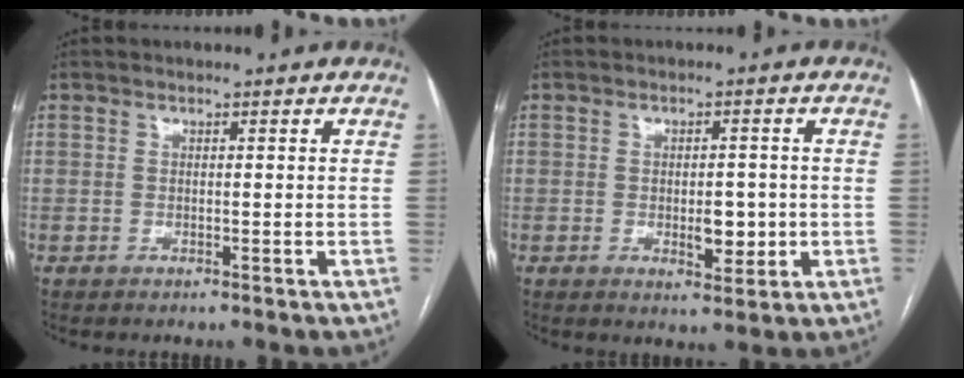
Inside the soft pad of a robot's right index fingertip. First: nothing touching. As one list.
[{"total": 4.5, "force": [-0.9, 2.1, 3.9], "torque": [-0.053, -0.001, -0.006]}]